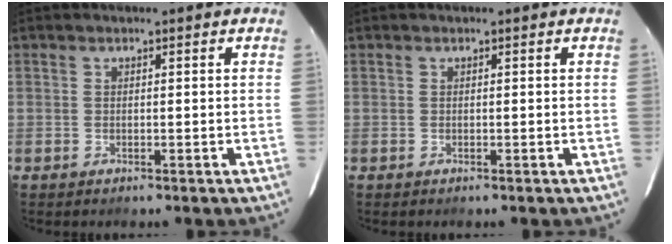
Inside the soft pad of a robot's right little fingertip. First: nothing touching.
{"total": 0.0}